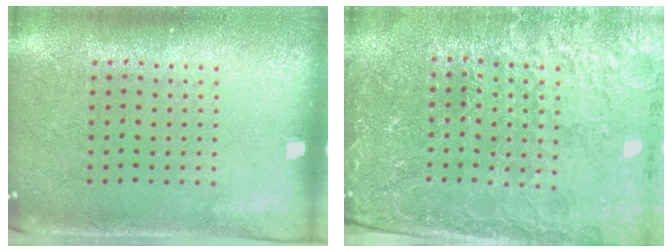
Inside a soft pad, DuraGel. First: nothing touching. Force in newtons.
{"total": 4.0, "press": 3.9, "slide": 1.1}